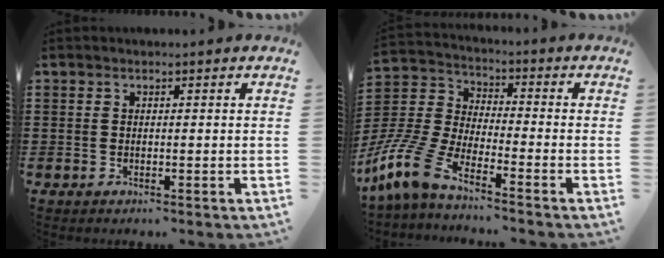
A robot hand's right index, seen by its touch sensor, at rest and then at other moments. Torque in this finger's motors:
{"motor_torque": [0.96, 0.21, 0.69, 0.21]}